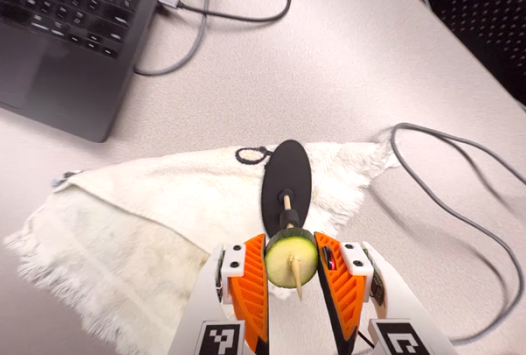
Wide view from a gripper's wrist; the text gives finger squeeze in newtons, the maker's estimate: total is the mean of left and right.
{"total": 10.4, "left": 10.6, "right": 10.3}